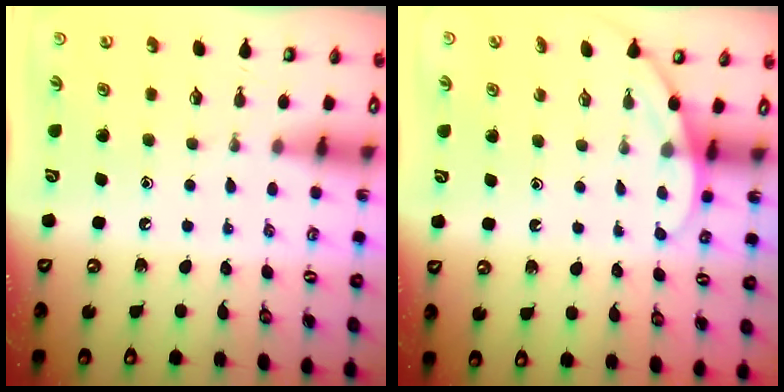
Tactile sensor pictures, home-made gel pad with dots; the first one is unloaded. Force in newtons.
{"total": 2.8, "press": 2.8, "slide": 0.2}